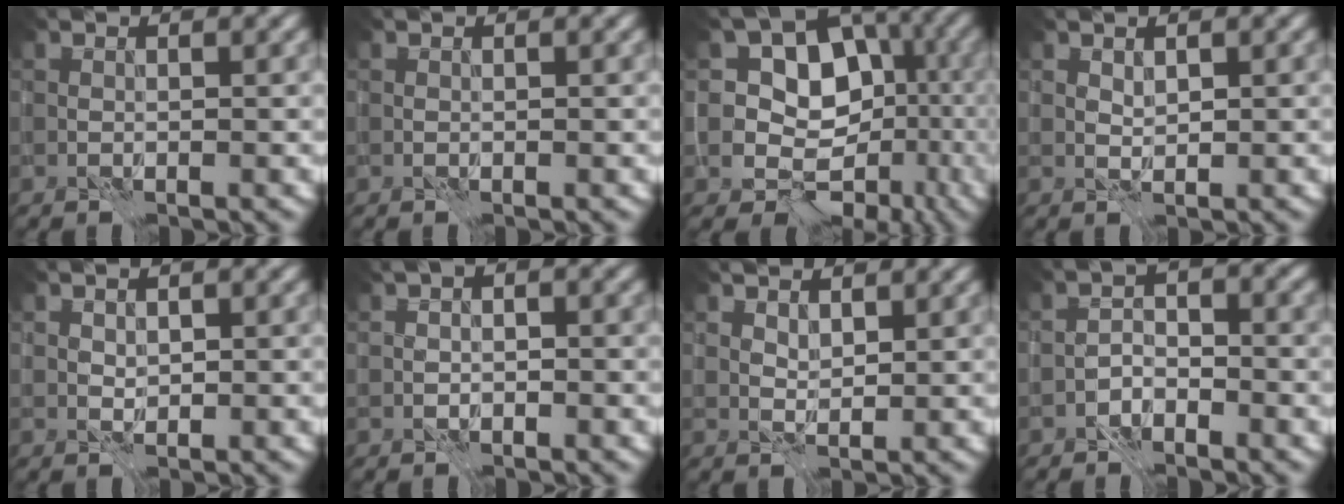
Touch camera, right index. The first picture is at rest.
{"total": 0.0}
{"total": 10.9, "force": [0.5, 9.4, 5.6], "torque": [-0.053, 0.026, -0.008]}
{"total": 0.8, "force": [0.7, 0.3, 0.2], "torque": [-0.007, 0.000, 0.014]}
{"total": 0.9, "force": [0.4, 0.7, 0.4], "torque": [-0.008, 0.001, 0.006]}
{"total": 1.4, "force": [-0.3, 0.8, 1.1], "torque": [-0.019, 0.005, -0.010]}
{"total": 1.6, "force": [1.4, 0.7, 0.2], "torque": [-0.010, -0.001, 0.027]}
{"total": 2.1, "force": [-1.7, 1.0, 0.9], "torque": [-0.017, 0.009, -0.038]}